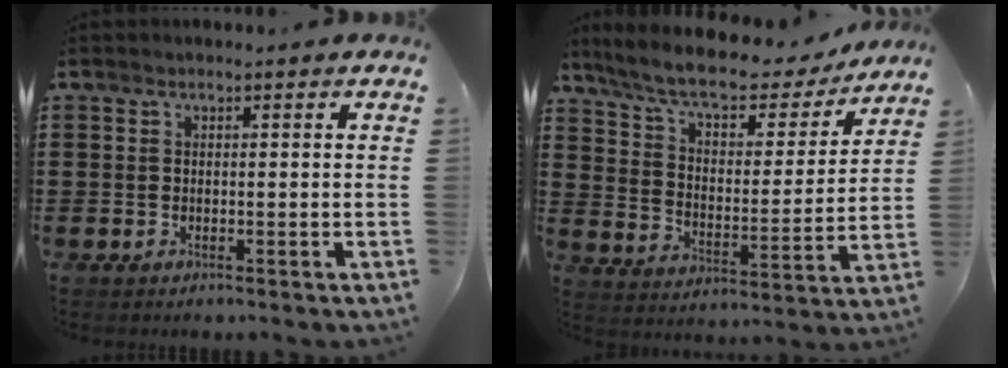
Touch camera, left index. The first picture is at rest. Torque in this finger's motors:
{"motor_torque": [1.06, -1.08, 0.69, 0.21]}